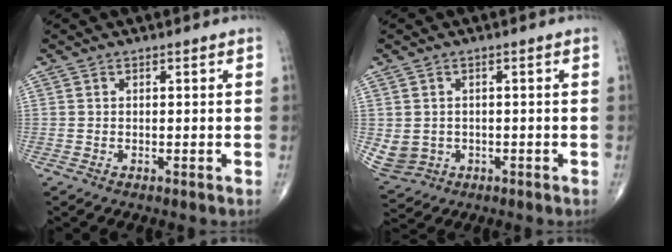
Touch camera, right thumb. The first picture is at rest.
{"total": 7.4, "force": [-1.1, 6.7, 2.9], "torque": [-0.080, 0.005, 0.003]}